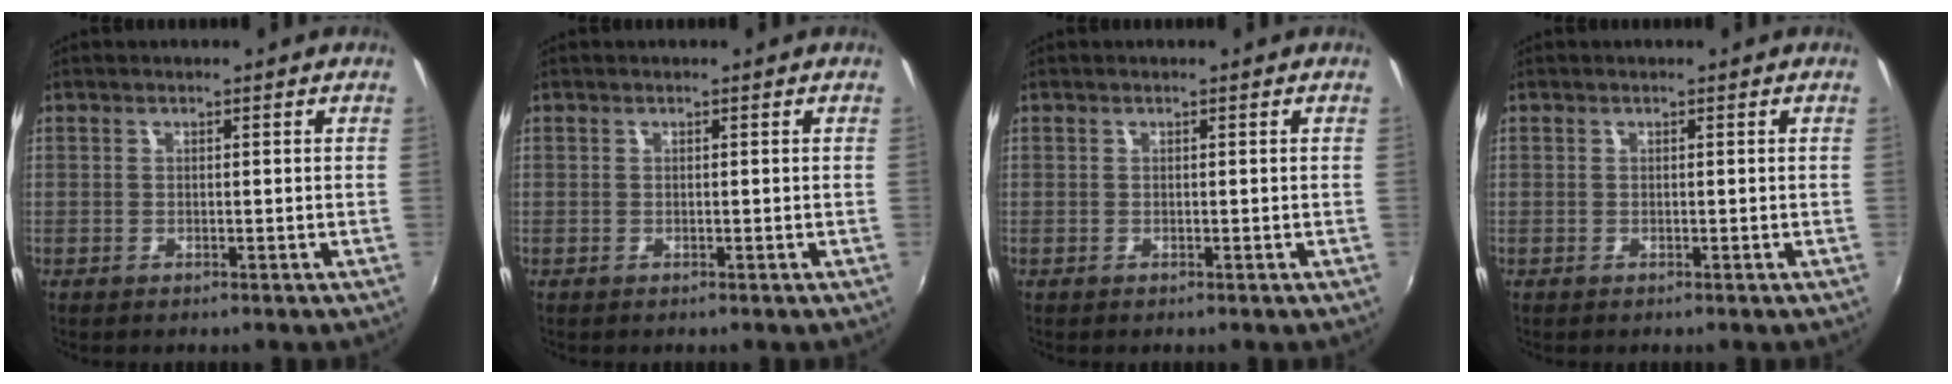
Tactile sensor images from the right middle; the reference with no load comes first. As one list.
[{"total": 0.0}, {"total": 0.0}, {"total": 0.0}]